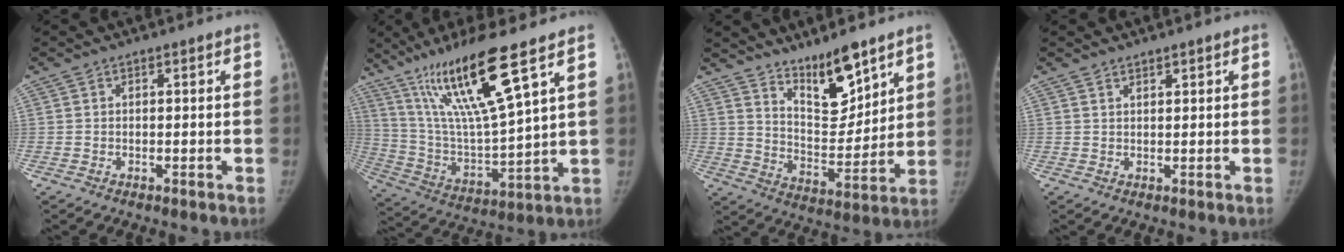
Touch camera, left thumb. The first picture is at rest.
{"total": 19.5, "force": [11.3, 1.8, 15.7], "torque": [-0.288, -0.056, 0.215]}
{"total": 11.8, "force": [8.8, 3.8, 6.9], "torque": [-0.084, -0.076, 0.163]}
{"total": 1.1, "force": [1.0, 0.3, 0.4], "torque": [-0.001, -0.007, 0.018]}